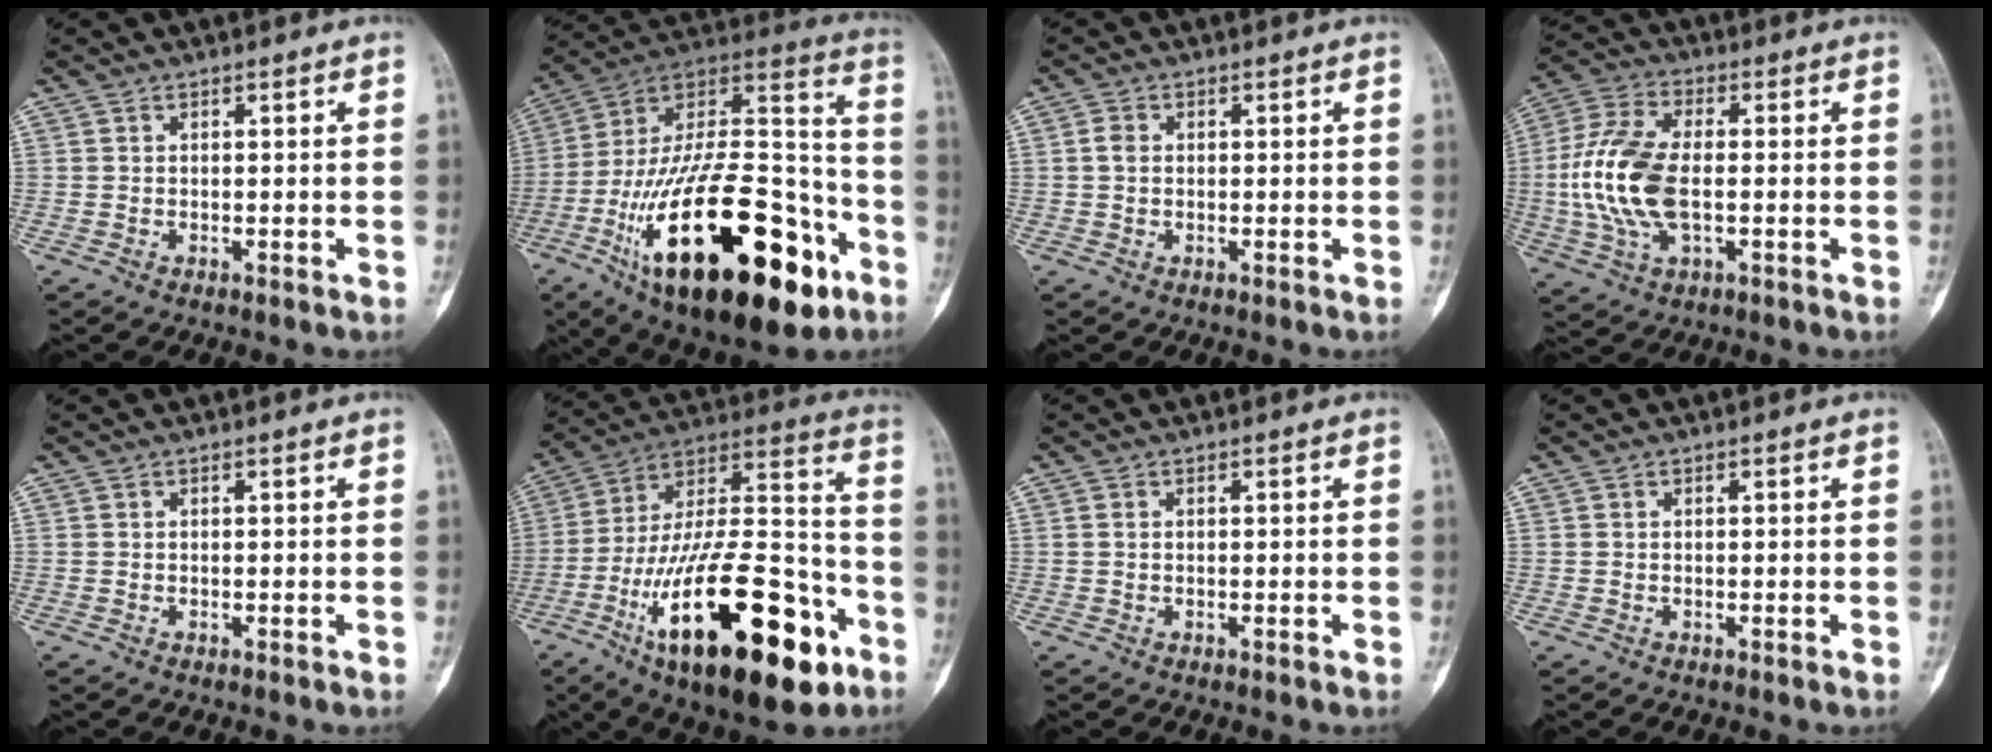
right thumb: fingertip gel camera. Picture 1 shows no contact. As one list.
[{"total": 39.8, "force": [-16.6, 17.0, 31.9], "torque": [-0.535, 0.057, -0.262]}, {"total": 2.1, "force": [0.2, 1.6, 1.4], "torque": [-0.025, 0.002, 0.003]}, {"total": 15.0, "force": [-1.1, 7.9, 12.8], "torque": [-0.279, 0.010, -0.022]}, {"total": 0.0}, {"total": 33.6, "force": [-14.8, 13.1, 27.2], "torque": [-0.445, 0.063, -0.232]}, {"total": 0.6, "force": [0.1, 0.4, 0.5], "torque": [-0.013, 0.001, 0.004]}, {"total": 0.0}]